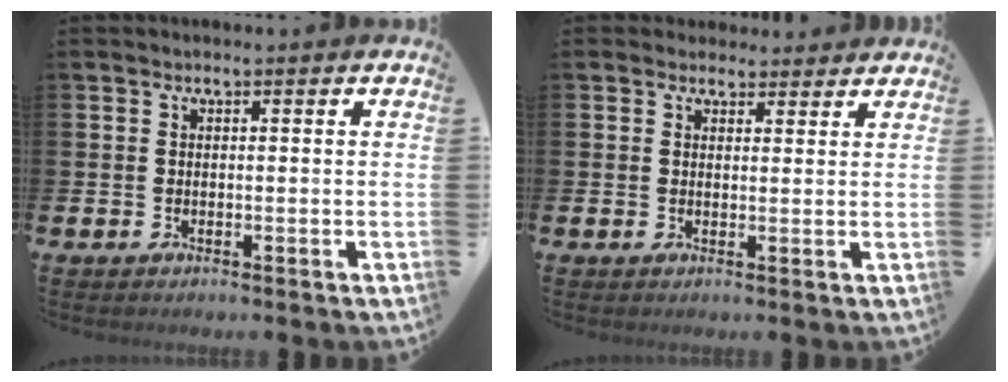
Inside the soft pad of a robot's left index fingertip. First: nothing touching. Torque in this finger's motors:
{"motor_torque": [1.03, -1.11, 0.14, -0.01]}